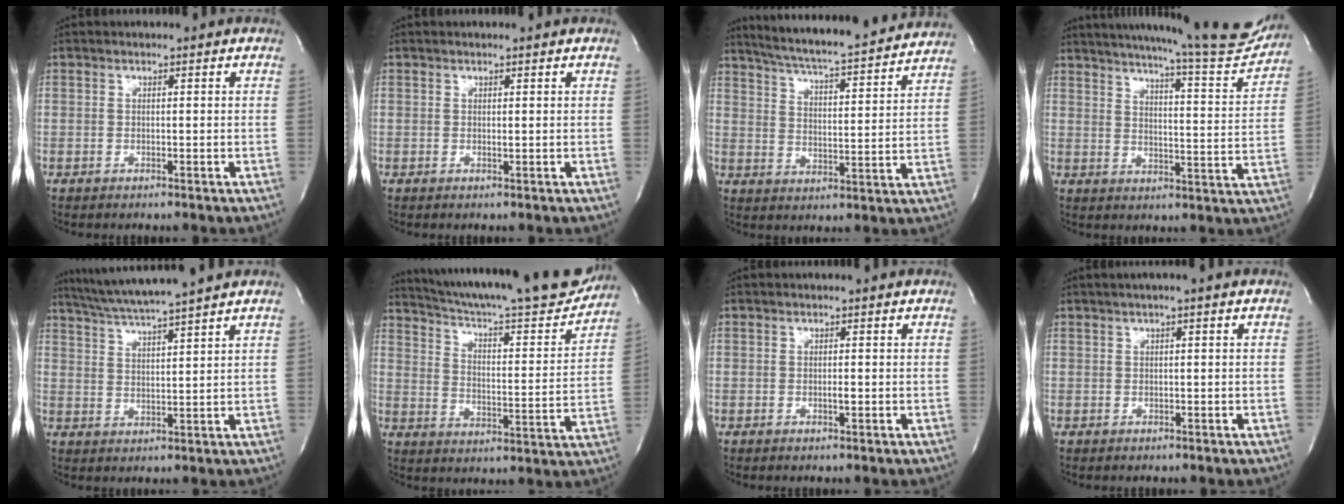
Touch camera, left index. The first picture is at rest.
{"total": 0.6, "force": [0.4, 0.0, 0.4], "torque": [-0.007, 0.000, 0.007]}
{"total": 21.2, "force": [19.5, 1.4, 8.3], "torque": [-0.138, -0.013, 0.266]}
{"total": 22.0, "force": [20.1, 1.0, 8.9], "torque": [-0.135, -0.062, 0.251]}
{"total": 10.3, "force": [9.0, -1.7, 4.5], "torque": [-0.086, 0.011, 0.151]}
{"total": 24.4, "force": [22.2, 2.7, 9.8], "torque": [-0.159, -0.045, 0.302]}
{"total": 0.6, "force": [-0.2, 0.1, 0.6], "torque": [-0.013, -0.001, -0.004]}
{"total": 1.5, "force": [0.7, -0.2, 1.3], "torque": [-0.027, 0.007, 0.011]}